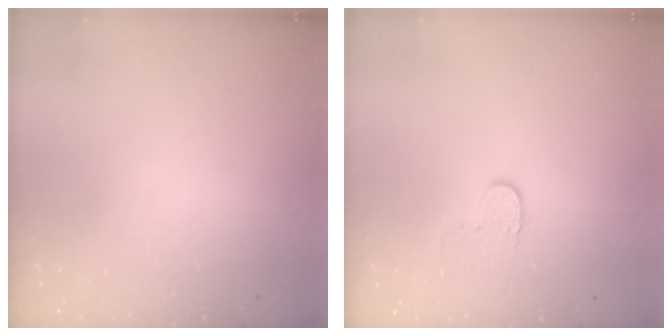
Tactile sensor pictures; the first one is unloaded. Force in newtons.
{"total": 5.2, "press": 5.1, "slide": 0.6}